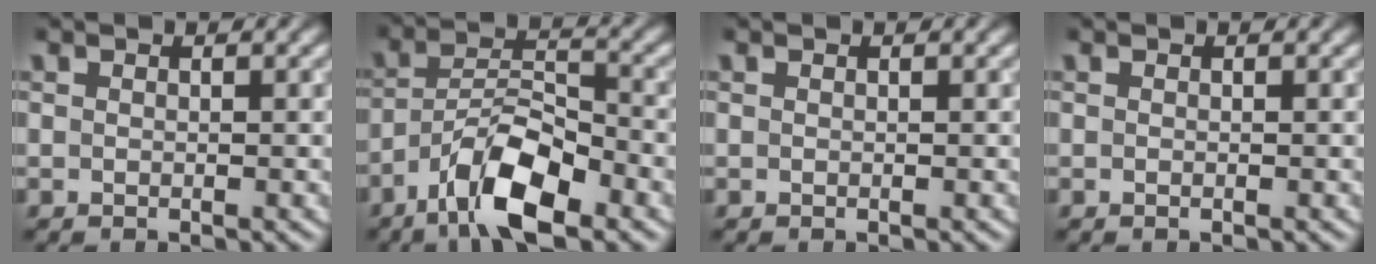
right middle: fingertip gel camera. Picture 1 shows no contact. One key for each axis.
{"total": 7.9, "fx": -4.9, "fy": 2.6, "fz": 5.6, "tx": -0.097, "ty": 0.008, "tz": -0.093}
{"total": 0.0}
{"total": 0.0}